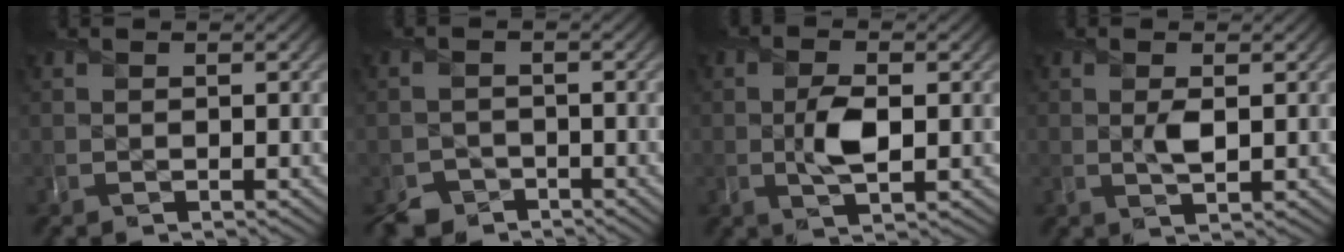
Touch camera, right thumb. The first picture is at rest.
{"total": 3.2, "force": [-2.6, 1.8, 0.4], "torque": [-0.004, -0.006, -0.054]}
{"total": 4.6, "force": [-0.2, 2.4, 3.9], "torque": [-0.081, -0.003, -0.001]}
{"total": 2.1, "force": [0.4, 0.9, 1.8], "torque": [-0.037, -0.001, 0.008]}